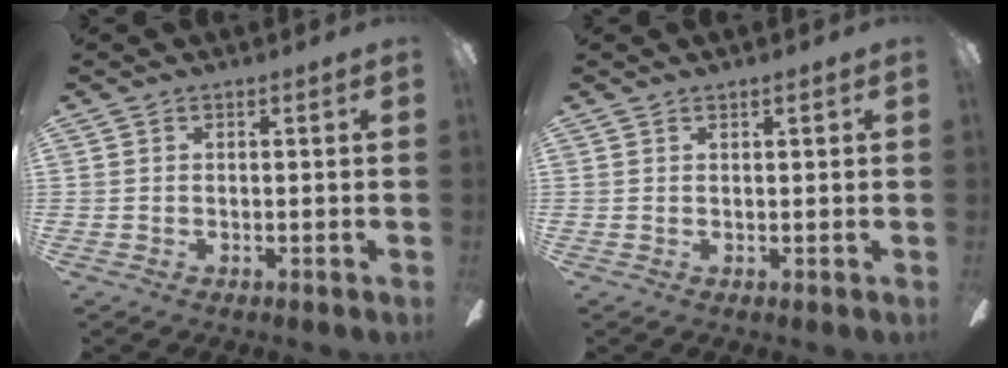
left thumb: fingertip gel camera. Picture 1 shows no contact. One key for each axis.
{"total": 0.9, "fx": 0.7, "fy": 0.0, "fz": 0.5, "tx": -0.011, "ty": -0.001, "tz": 0.013}